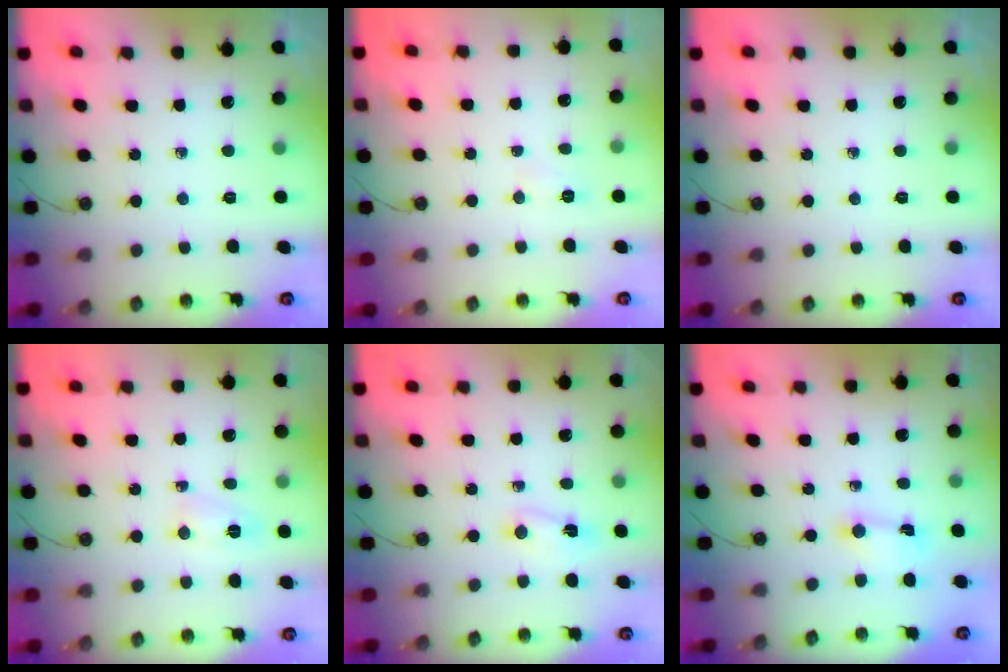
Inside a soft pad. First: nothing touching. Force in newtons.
{"total": 3.9, "press": 3.9, "slide": 0.4}
{"total": 0.0}
{"total": 2.5, "press": 2.1, "slide": 1.4}
{"total": 2.0, "press": 1.6, "slide": 1.2}
{"total": 2.0, "press": 2.0, "slide": 0.2}